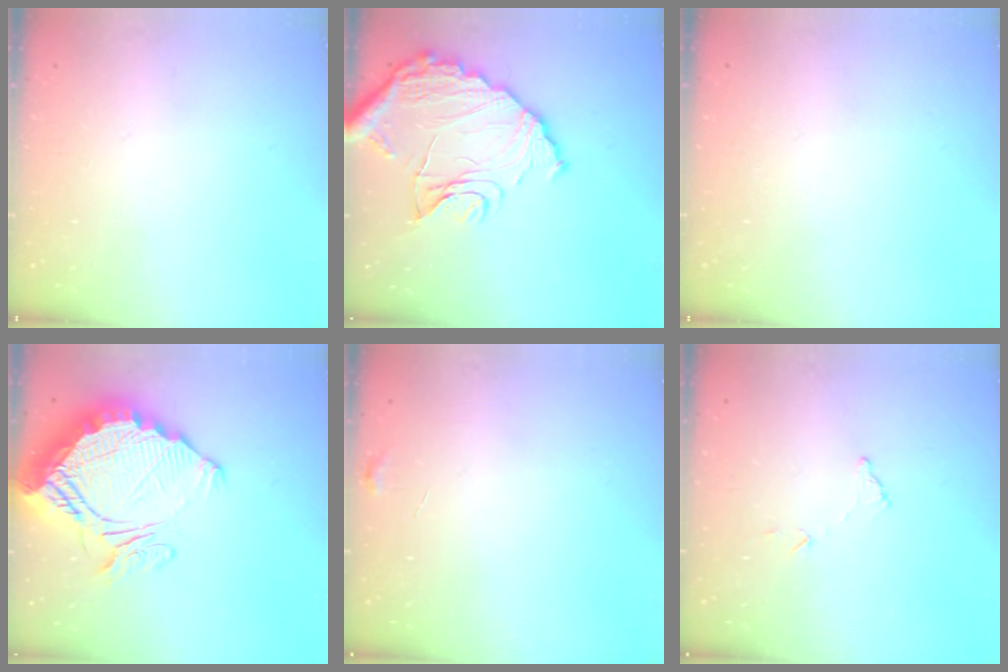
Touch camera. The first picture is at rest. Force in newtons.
{"total": 17.4, "press": 17.3, "slide": 1.3}
{"total": 0.0}
{"total": 22.0, "press": 21.9, "slide": 1.7}
{"total": 5.7, "press": 5.7, "slide": 0.3}
{"total": 6.5, "press": 6.5, "slide": 0.4}